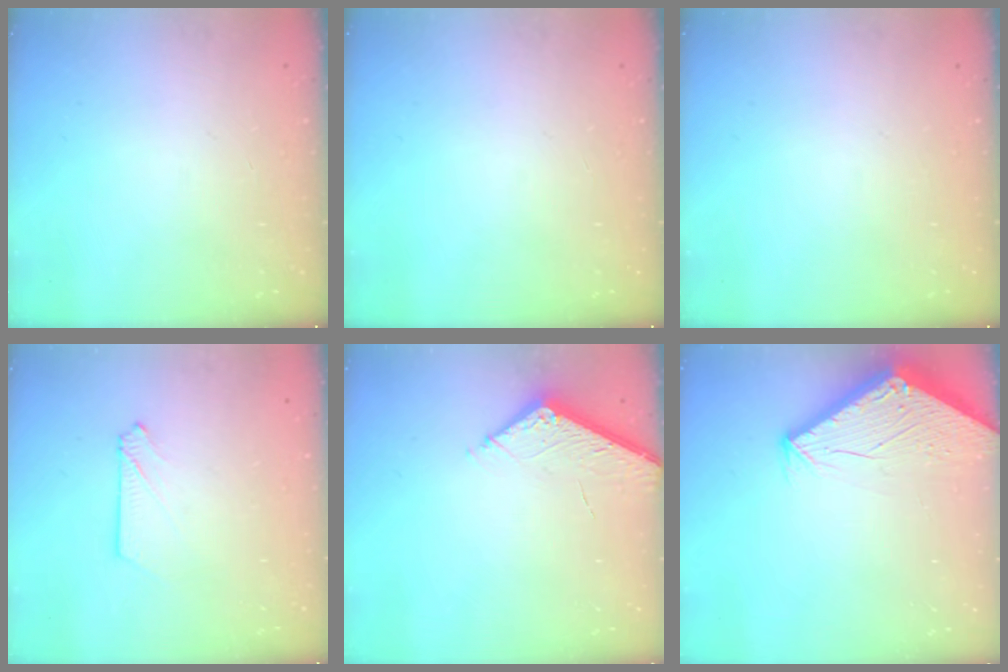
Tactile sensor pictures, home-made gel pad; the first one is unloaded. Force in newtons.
{"total": 0.0}
{"total": 0.0}
{"total": 2.9, "press": 2.9, "slide": 0.4}
{"total": 5.1, "press": 5.0, "slide": 0.5}
{"total": 2.9, "press": 2.9, "slide": 0.1}